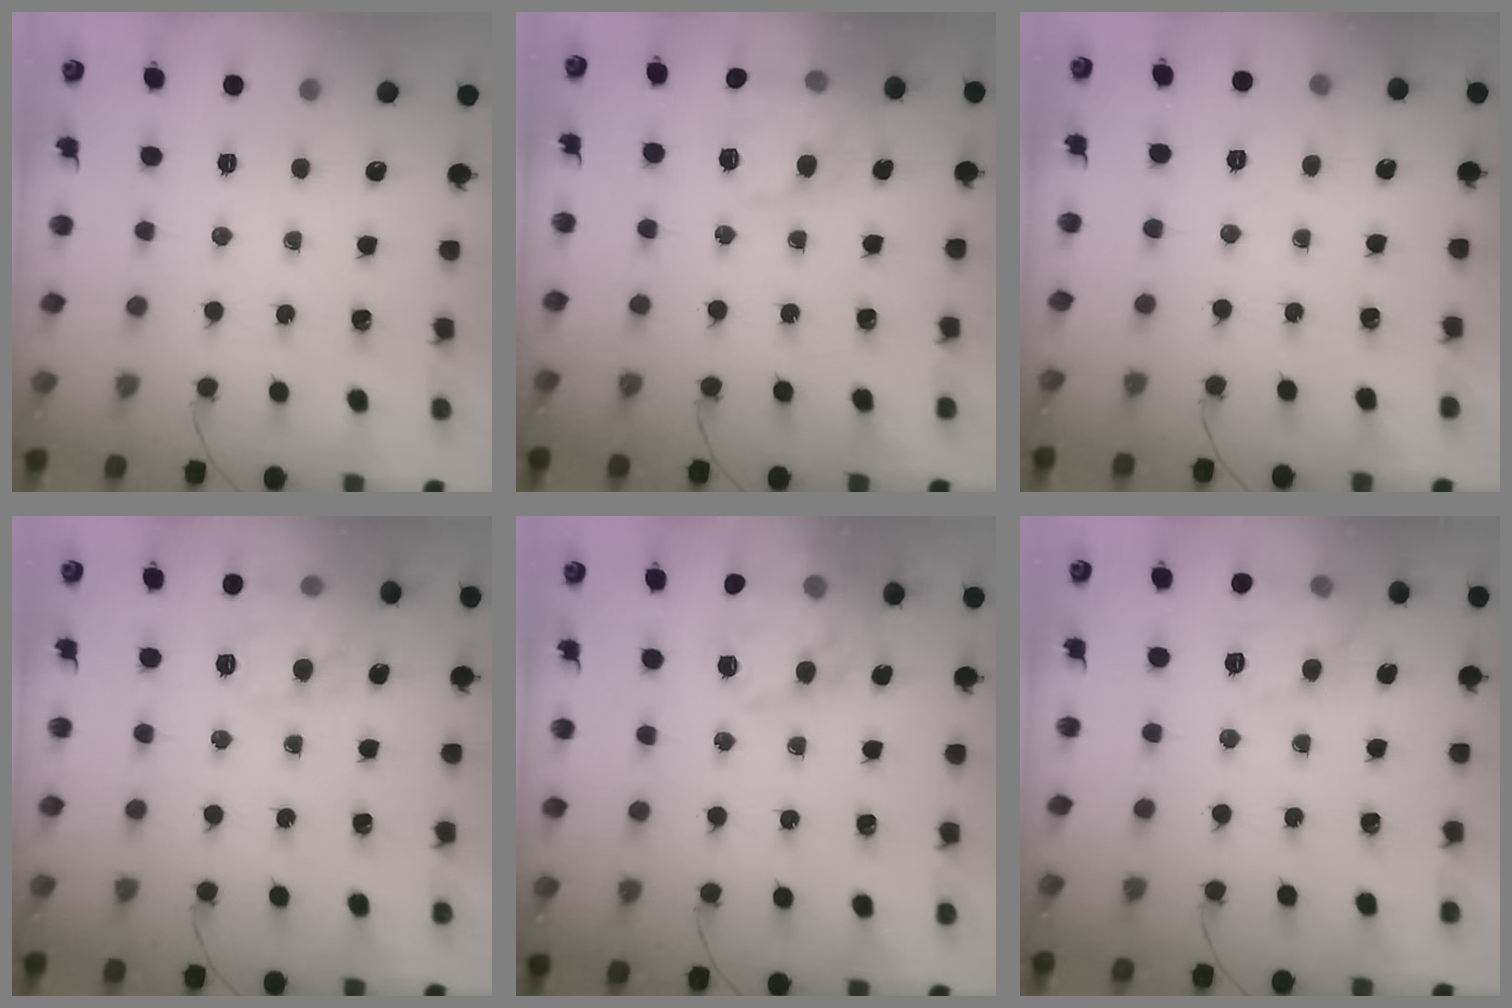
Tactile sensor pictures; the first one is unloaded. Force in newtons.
{"total": 16.9, "press": 16.9, "slide": 1.1}
{"total": 5.1, "press": 4.9, "slide": 1.4}
{"total": 13.9, "press": 13.8, "slide": 1.0}
{"total": 19.7, "press": 19.6, "slide": 2.1}
{"total": 9.4, "press": 9.4, "slide": 0.4}